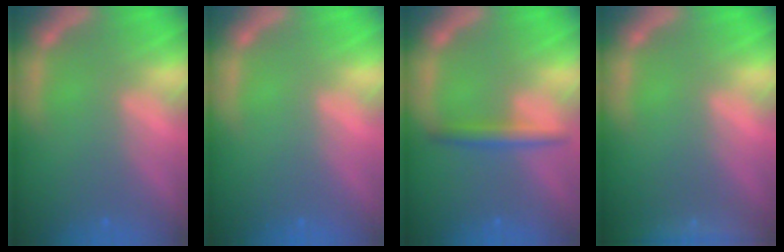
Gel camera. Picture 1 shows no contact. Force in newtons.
{"total": 0.0}
{"total": 2.5}
{"total": 8.5}